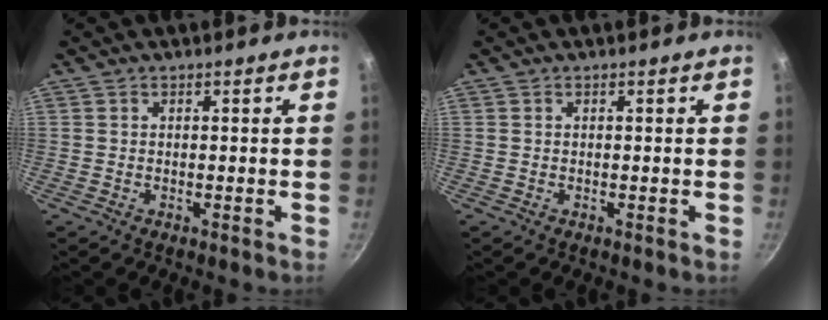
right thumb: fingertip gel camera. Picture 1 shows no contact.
{"total": 0.0}